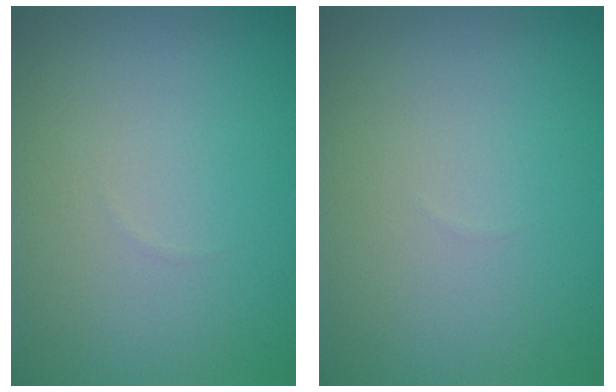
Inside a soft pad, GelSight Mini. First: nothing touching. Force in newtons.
{"total": 0.0}